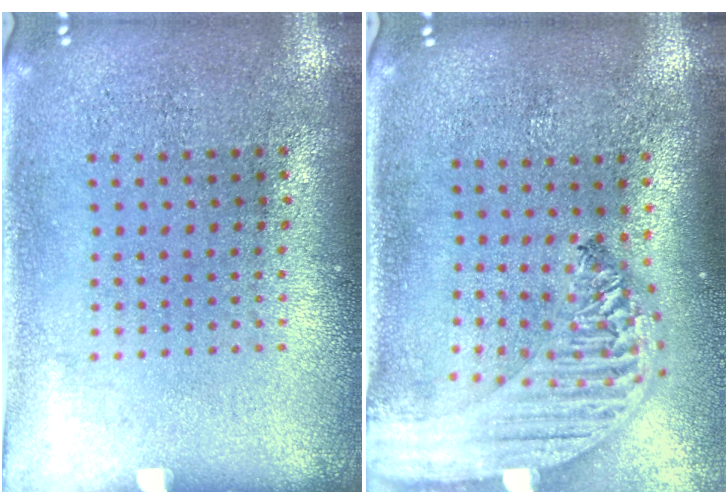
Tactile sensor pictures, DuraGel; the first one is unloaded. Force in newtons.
{"total": 2.5, "press": 2.1, "slide": 1.3}